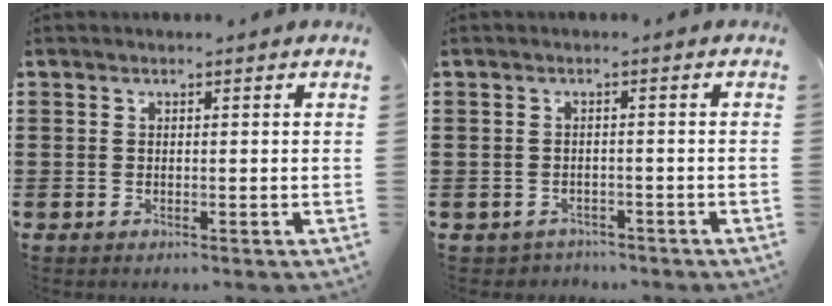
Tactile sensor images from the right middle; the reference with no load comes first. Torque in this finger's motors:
{"motor_torque": [0.25, -0.29, 0.00, 0.00]}